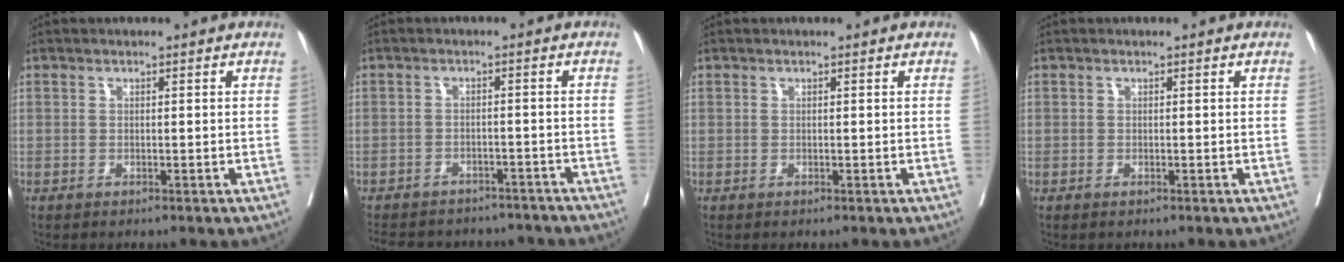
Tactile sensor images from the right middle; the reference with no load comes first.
{"total": 17.9, "force": [-15.8, 6.4, 5.6], "torque": [-0.143, -0.004, -0.191]}
{"total": 0.0}
{"total": 0.0}